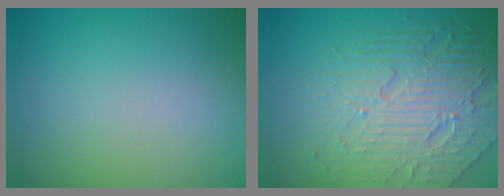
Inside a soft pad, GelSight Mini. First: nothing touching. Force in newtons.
{"total": 7.1, "press": 5.1, "slide": 5.0}